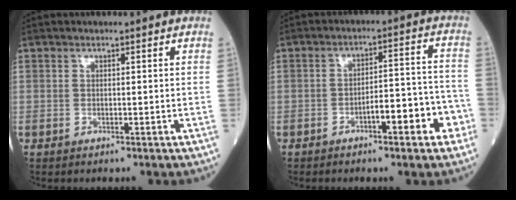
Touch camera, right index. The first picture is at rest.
{"total": 7.9, "force": [-3.9, 1.9, 6.6], "torque": [-0.083, 0.027, -0.052]}